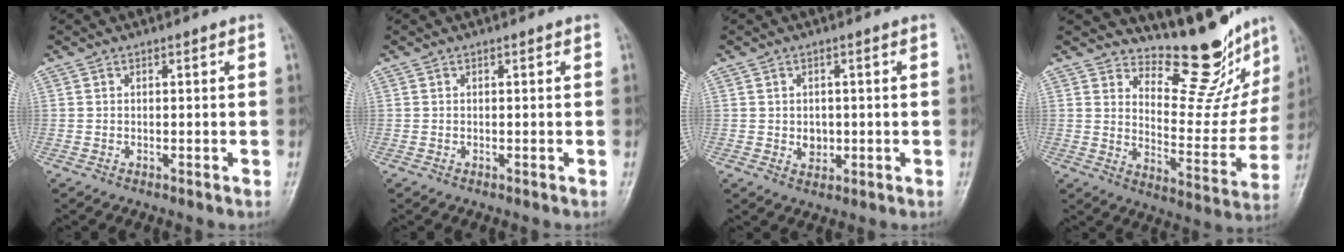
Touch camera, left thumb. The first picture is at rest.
{"total": 0.0}
{"total": 3.1, "force": [-0.1, 2.6, 1.7], "torque": [-0.012, 0.000, 0.004]}
{"total": 15.9, "force": [13.9, 5.0, 5.9], "torque": [-0.036, -0.124, 0.195]}